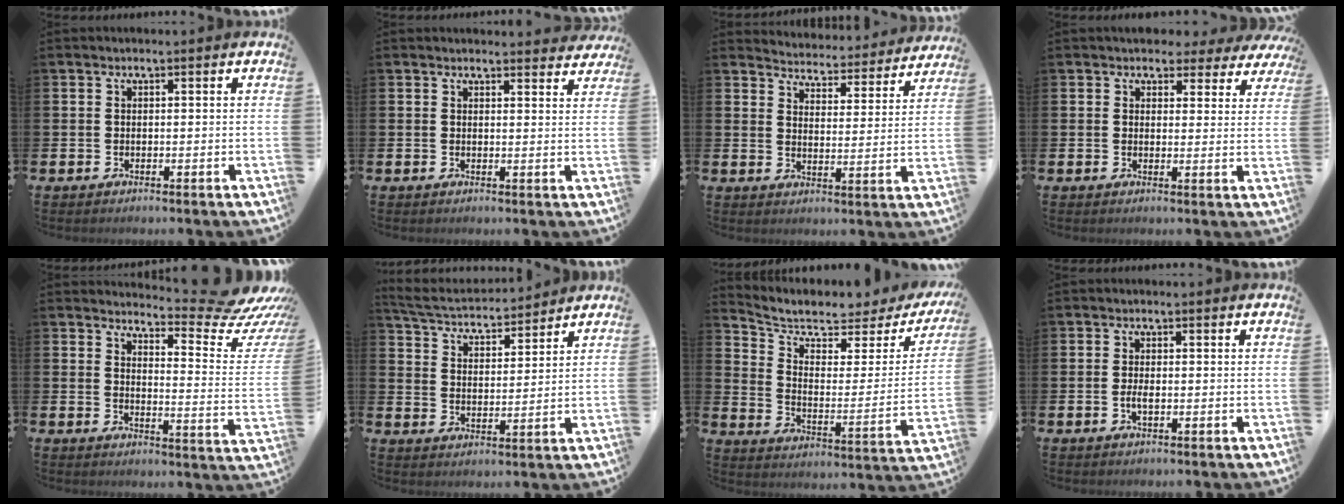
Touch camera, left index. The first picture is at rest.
{"total": 2.1, "force": [2.0, 0.2, -0.1], "torque": [0.007, -0.014, 0.035]}
{"total": 4.4, "force": [4.4, 0.6, -0.2], "torque": [-0.017, -0.046, 0.071]}
{"total": 3.1, "force": [2.6, 1.7, 0.2], "torque": [0.001, -0.017, 0.040]}
{"total": 6.2, "force": [5.5, 1.0, 2.7], "torque": [-0.041, -0.056, 0.084]}
{"total": 4.6, "force": [4.5, 0.9, 0.5], "torque": [-0.040, -0.032, 0.075]}
{"total": 6.3, "force": [5.2, 2.4, 2.6], "torque": [-0.079, -0.043, 0.083]}
{"total": 1.4, "force": [-0.3, 0.5, 1.2], "torque": [-0.023, 0.000, -0.006]}